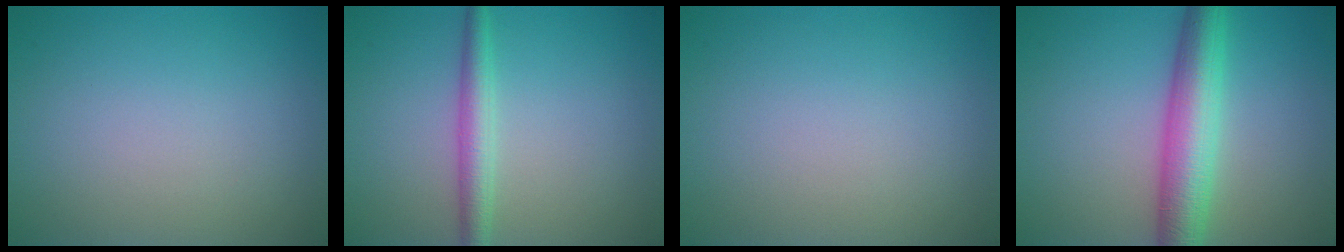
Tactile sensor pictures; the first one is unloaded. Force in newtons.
{"total": 2.7, "press": 2.7, "slide": 0.1}
{"total": 0.0}
{"total": 6.3, "press": 6.3, "slide": 0.1}